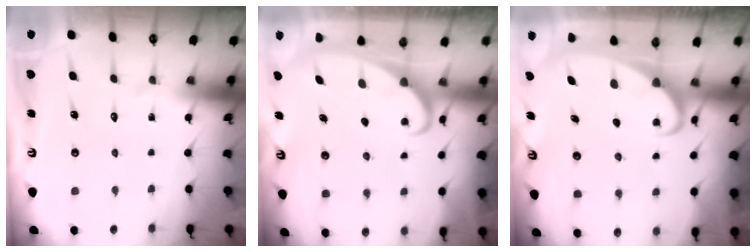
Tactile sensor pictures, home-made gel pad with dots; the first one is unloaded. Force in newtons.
{"total": 2.5, "press": 2.5, "slide": 0.3}
{"total": 2.2, "press": 2.2, "slide": 0.2}